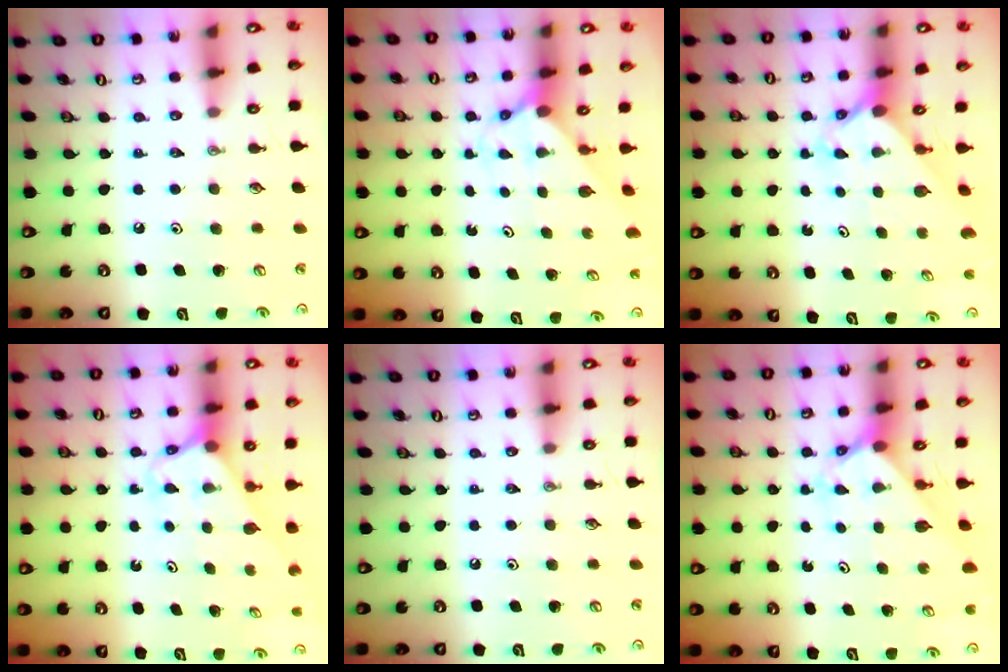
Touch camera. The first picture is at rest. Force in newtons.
{"total": 1.6, "press": 1.6, "slide": 0.1}
{"total": 2.3, "press": 2.3, "slide": 0.2}
{"total": 2.7, "press": 2.7, "slide": 0.1}
{"total": 0.0}
{"total": 2.2, "press": 2.2, "slide": 0.2}